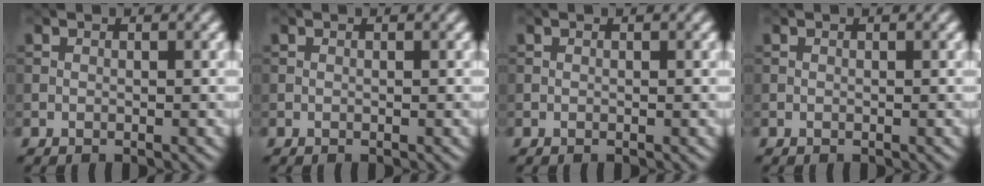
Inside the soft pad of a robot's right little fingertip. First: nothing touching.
{"total": 0.0}
{"total": 0.0}
{"total": 0.0}